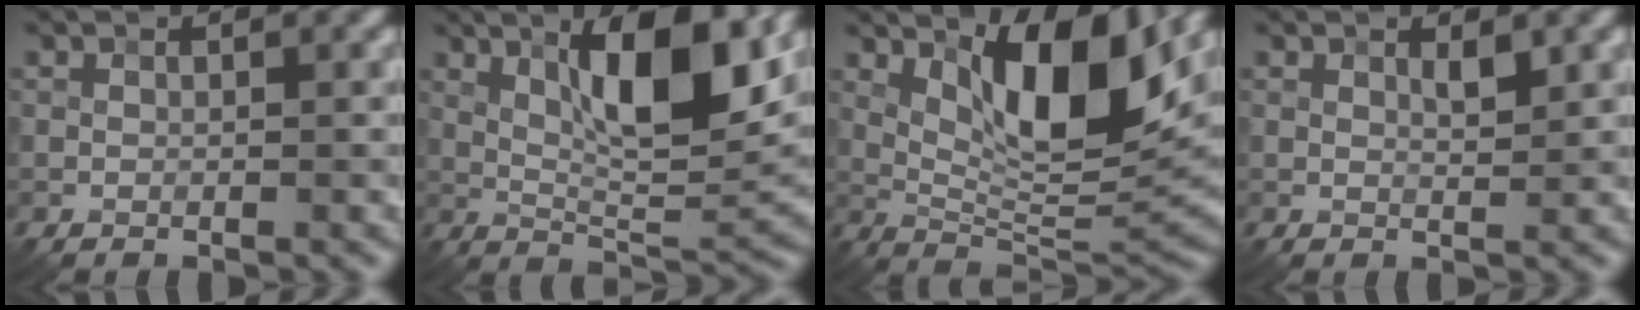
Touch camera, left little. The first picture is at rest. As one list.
[{"total": 10.6, "force": [4.0, 2.9, 9.5], "torque": [-0.147, 0.002, 0.067]}, {"total": 10.5, "force": [3.3, 3.6, 9.3], "torque": [-0.150, -0.004, 0.059]}, {"total": 1.2, "force": [0.6, 0.3, 0.9], "torque": [-0.019, -0.004, 0.012]}]